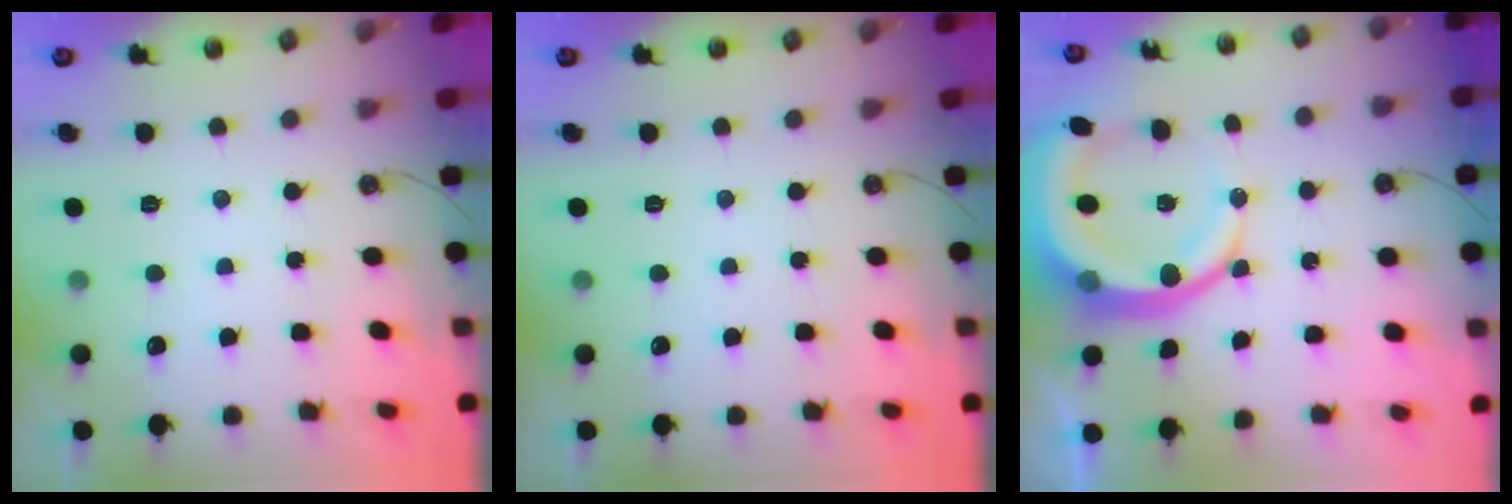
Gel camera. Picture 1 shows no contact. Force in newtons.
{"total": 0.0}
{"total": 18.2, "press": 17.9, "slide": 3.2}